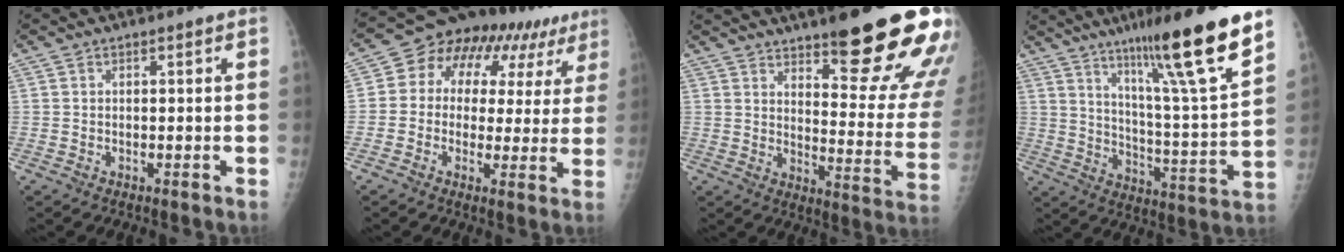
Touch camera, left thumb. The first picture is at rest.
{"total": 18.4, "force": [7.1, 12.0, 12.1], "torque": [-0.116, 0.035, 0.092]}
{"total": 23.9, "force": [15.1, 5.2, 17.8], "torque": [-0.200, -0.075, 0.210]}
{"total": 21.0, "force": [13.6, 1.3, 15.9], "torque": [-0.227, -0.065, 0.221]}